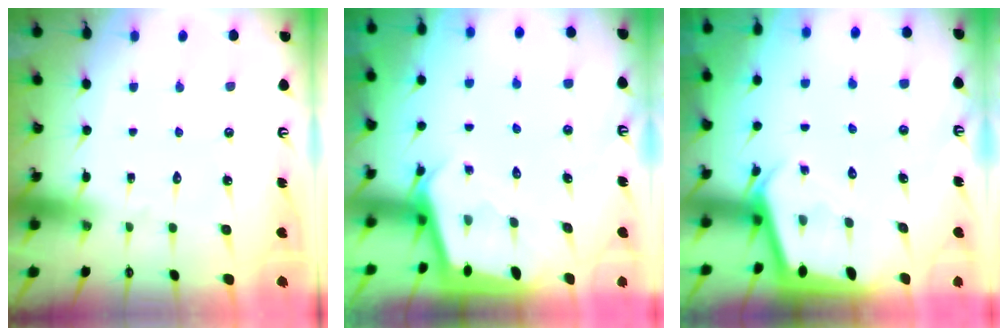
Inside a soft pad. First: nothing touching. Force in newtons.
{"total": 2.1, "press": 2.1, "slide": 0.0}
{"total": 2.3, "press": 2.3, "slide": 0.1}